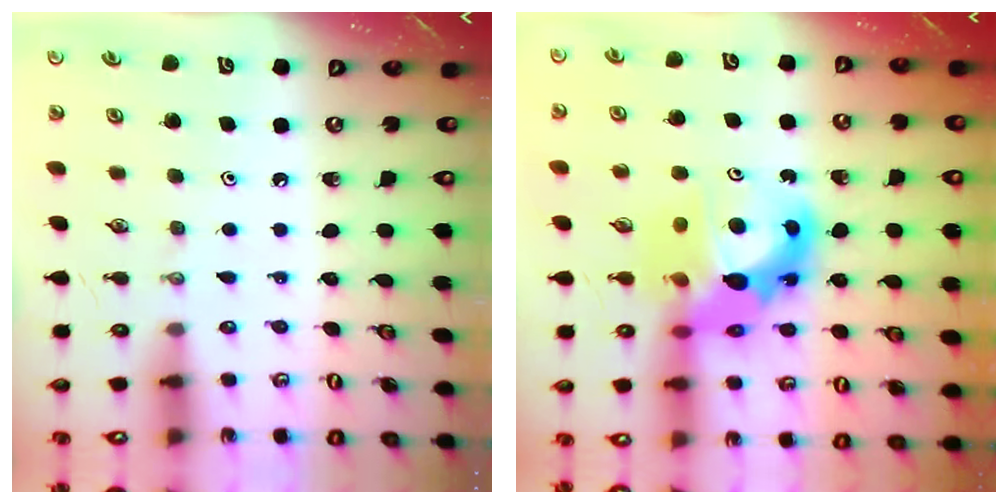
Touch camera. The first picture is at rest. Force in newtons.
{"total": 14.9, "press": 14.8, "slide": 1.5}